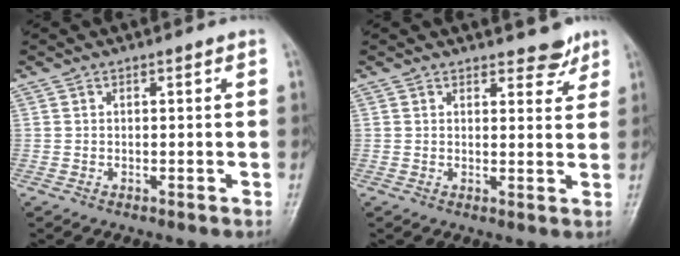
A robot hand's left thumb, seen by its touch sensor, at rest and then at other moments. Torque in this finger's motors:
{"motor_torque": [-0.13, 0.03, -0.08, -0.18, 0.01]}